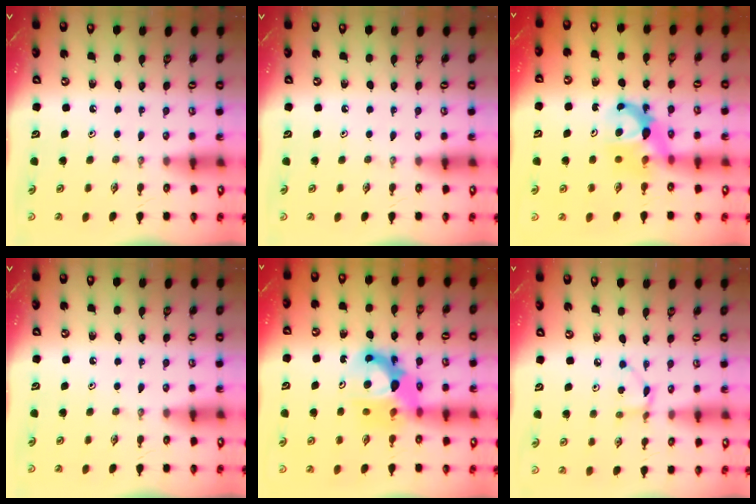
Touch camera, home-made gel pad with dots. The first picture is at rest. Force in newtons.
{"total": 0.0}
{"total": 7.2, "press": 7.2, "slide": 0.3}
{"total": 0.0}
{"total": 12.4, "press": 12.3, "slide": 1.1}
{"total": 2.8, "press": 2.8, "slide": 0.4}